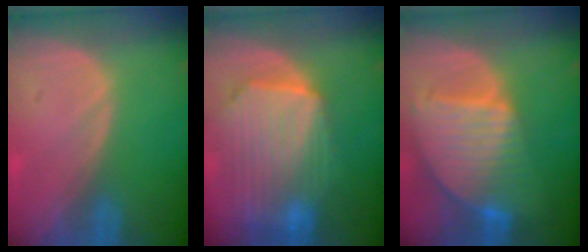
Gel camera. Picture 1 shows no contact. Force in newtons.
{"total": 10.8, "press": 9.5, "slide": 5.2}
{"total": 9.5, "press": 8.2, "slide": 4.8}